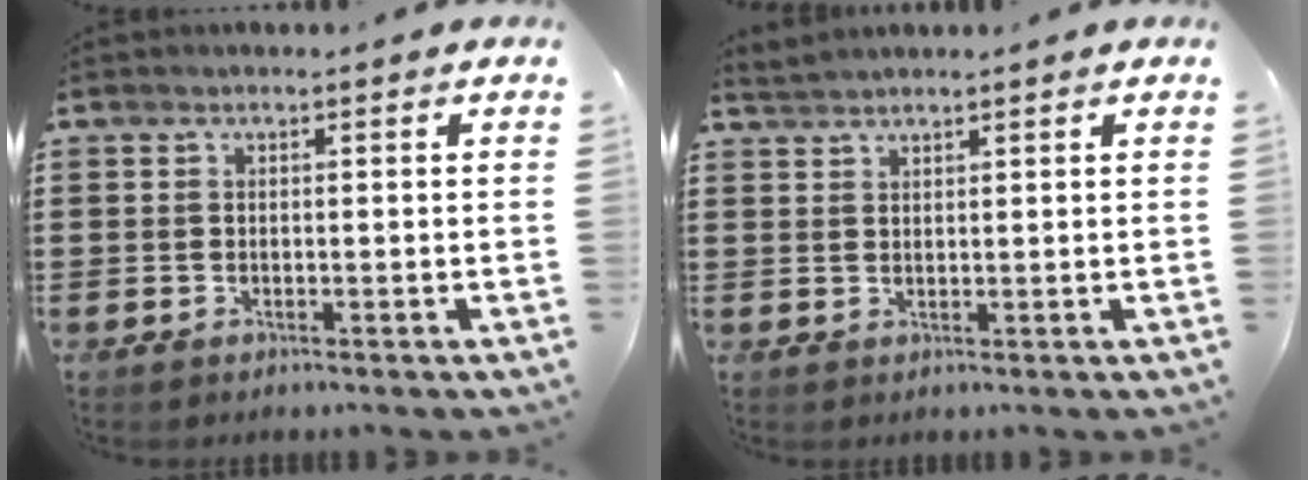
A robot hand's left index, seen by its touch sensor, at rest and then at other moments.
{"total": 1.6, "force": [1.6, -0.2, 0.1], "torque": [-0.005, 0.002, 0.032]}